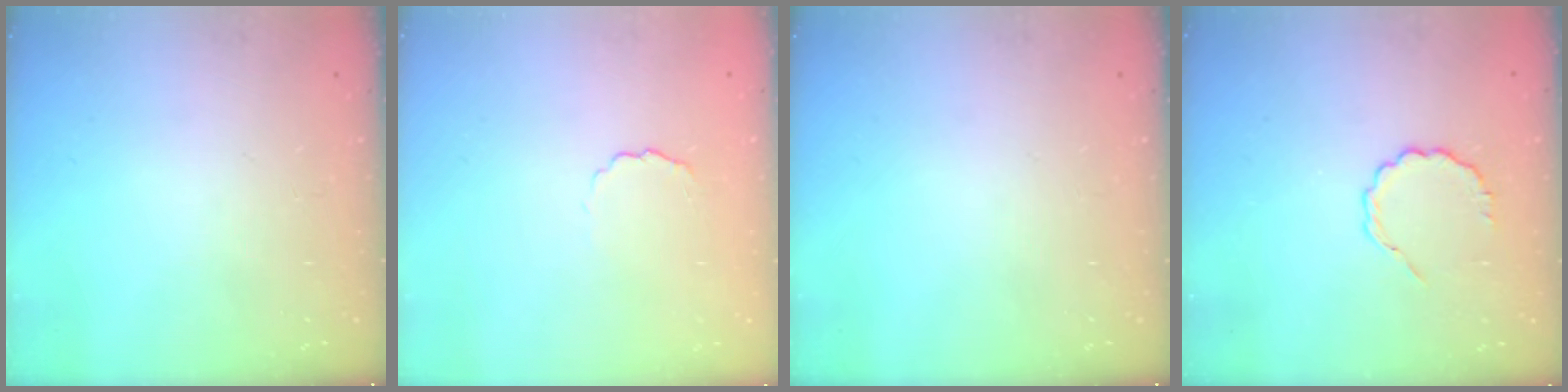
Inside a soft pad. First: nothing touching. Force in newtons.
{"total": 2.4, "press": 2.4, "slide": 0.5}
{"total": 0.0}
{"total": 5.1, "press": 4.8, "slide": 1.6}